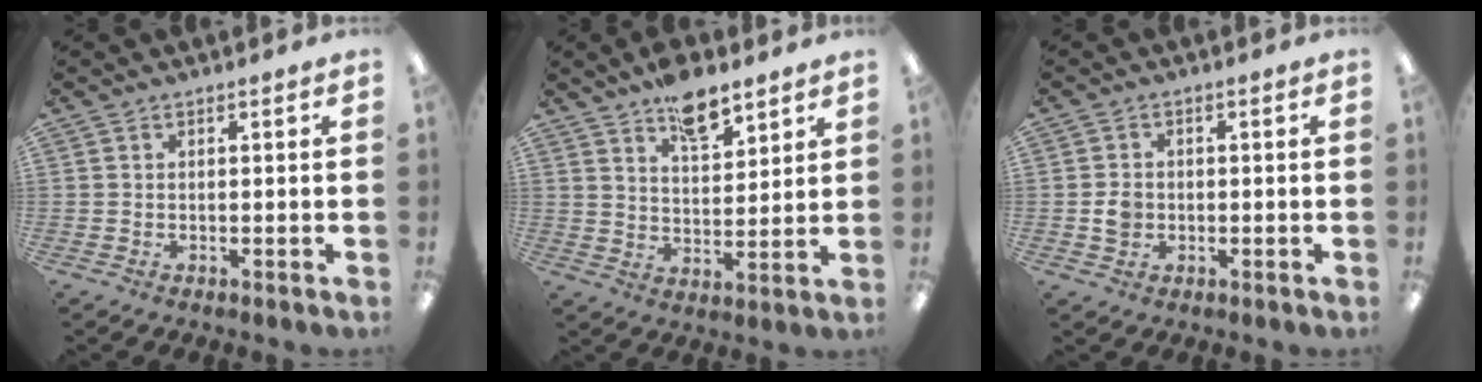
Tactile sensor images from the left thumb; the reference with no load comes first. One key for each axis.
{"total": 9.7, "fx": 7.2, "fy": 4.4, "fz": 4.8, "tx": -0.067, "ty": -0.038, "tz": 0.125}
{"total": 3.2, "fx": -0.4, "fy": 2.7, "fz": 1.7, "tx": -0.022, "ty": 0.003, "tz": -0.010}